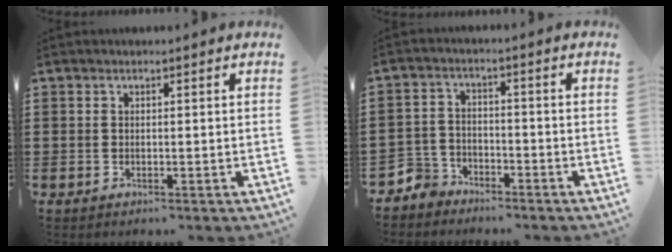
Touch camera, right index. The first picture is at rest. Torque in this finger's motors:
{"motor_torque": [-0.70, 1.16, 0.00, -0.03]}